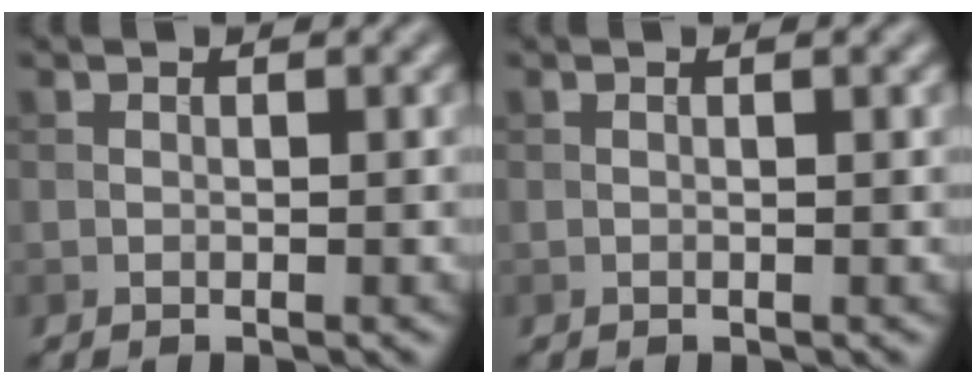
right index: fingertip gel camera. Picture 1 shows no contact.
{"total": 0.9, "force": [0.2, 0.2, 0.8], "torque": [-0.012, 0.002, -0.003]}